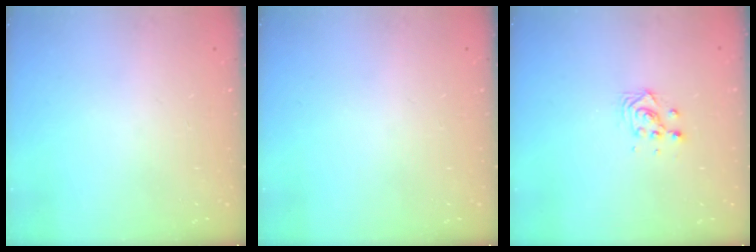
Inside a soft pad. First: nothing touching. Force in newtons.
{"total": 0.0}
{"total": 3.8, "press": 3.8, "slide": 0.3}